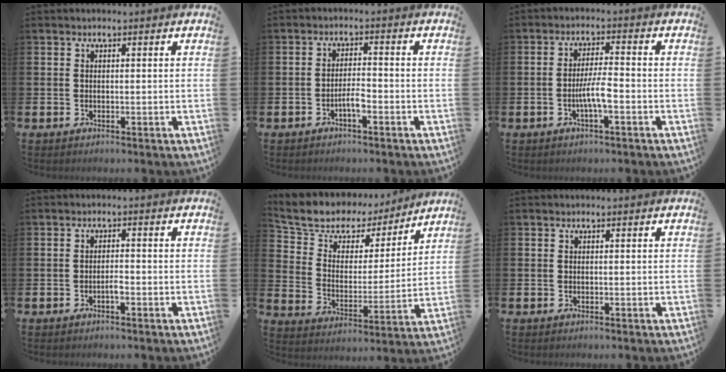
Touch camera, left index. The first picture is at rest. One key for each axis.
{"total": 2.4, "fx": -1.3, "fy": 0.5, "fz": 2.0, "tx": -0.043, "ty": 0.007, "tz": -0.024}
{"total": 4.1, "fx": -1.4, "fy": 0.8, "fz": 3.8, "tx": -0.078, "ty": 0.006, "tz": -0.028}
{"total": 1.2, "fx": -0.6, "fy": 0.3, "fz": 1.0, "tx": -0.018, "ty": -0.003, "tz": -0.012}
{"total": 8.9, "fx": 7.5, "fy": 4.4, "fz": 1.6, "tx": -0.080, "ty": -0.048, "tz": 0.134}
{"total": 0.0}